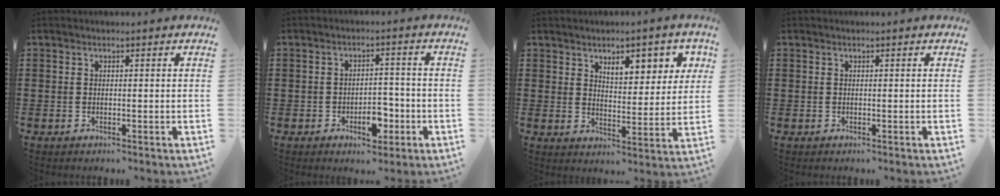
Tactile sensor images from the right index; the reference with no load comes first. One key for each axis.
{"total": 5.5, "fx": -2.4, "fy": 2.8, "fz": 4.0, "tx": -0.055, "ty": 0.007, "tz": -0.042}
{"total": 6.4, "fx": 3.9, "fy": 3.0, "fz": 4.1, "tx": -0.061, "ty": -0.009, "tz": 0.062}
{"total": 0.0}